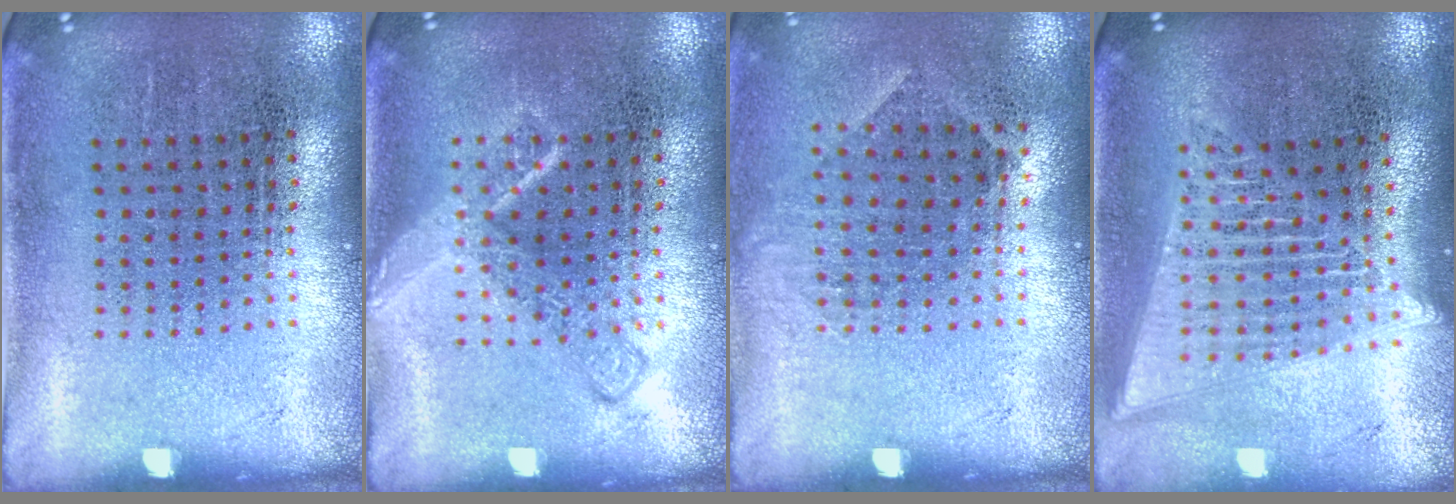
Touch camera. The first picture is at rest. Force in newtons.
{"total": 2.1, "press": 2.1, "slide": 0.3}
{"total": 0.9, "press": 0.7, "slide": 0.5}
{"total": 2.0, "press": 1.8, "slide": 1.0}